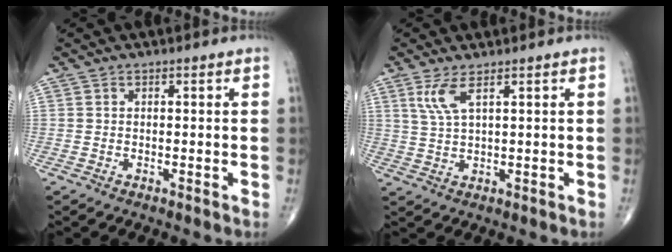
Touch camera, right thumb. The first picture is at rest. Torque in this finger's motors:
{"motor_torque": [-0.01, 0.01, 0.56, 0.50, 0.02]}